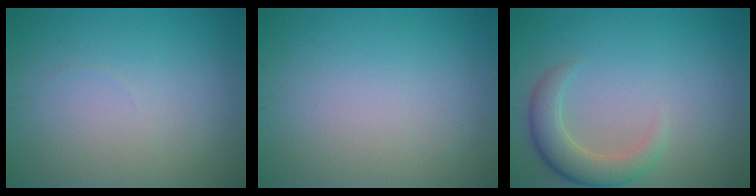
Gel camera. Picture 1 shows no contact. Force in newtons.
{"total": 0.0}
{"total": 3.7, "press": 3.7, "slide": 0.2}